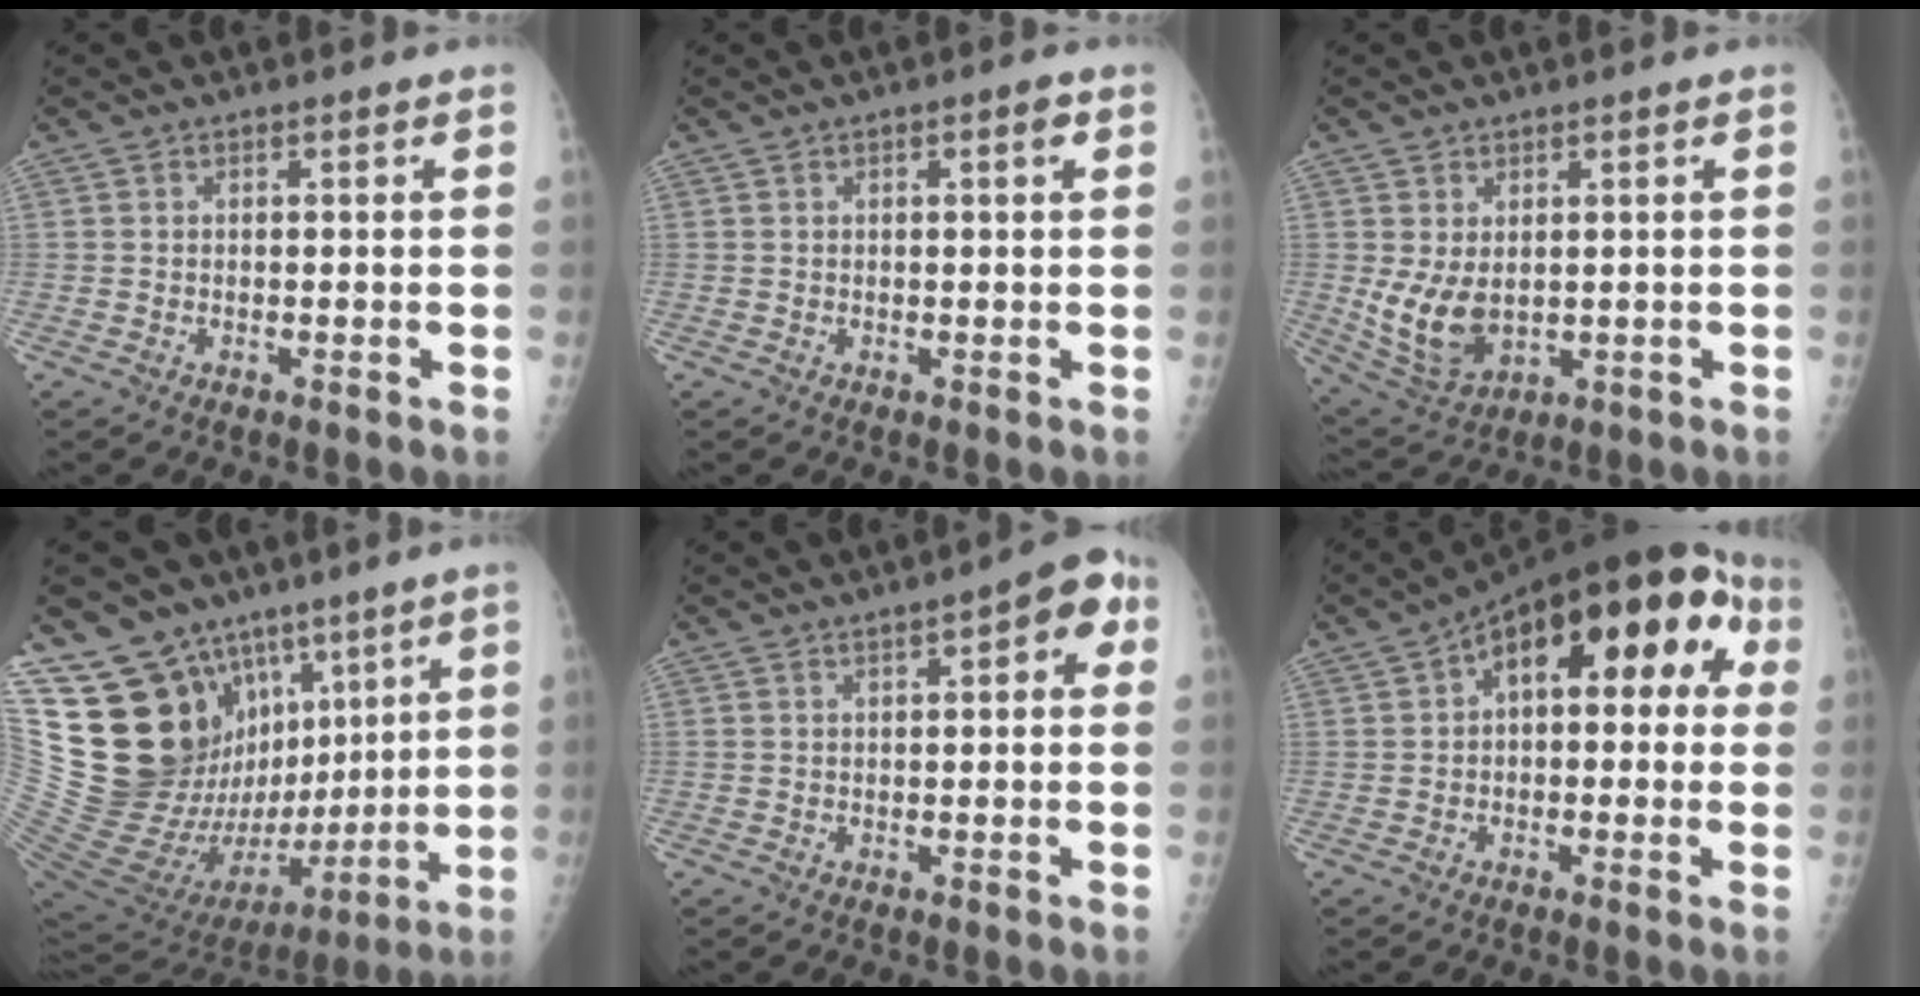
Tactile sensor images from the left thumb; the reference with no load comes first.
{"total": 2.1, "force": [0.8, 0.7, 1.8], "torque": [-0.022, 0.001, 0.010]}
{"total": 8.8, "force": [0.5, 5.7, 6.6], "torque": [-0.114, -0.017, 0.031]}
{"total": 25.6, "force": [10.3, 17.8, 15.2], "torque": [-0.226, -0.027, 0.211]}
{"total": 6.3, "force": [2.1, 2.3, 5.5], "torque": [-0.049, 0.012, 0.016]}
{"total": 17.2, "force": [4.1, 8.8, 14.2], "torque": [-0.155, 0.050, 0.046]}